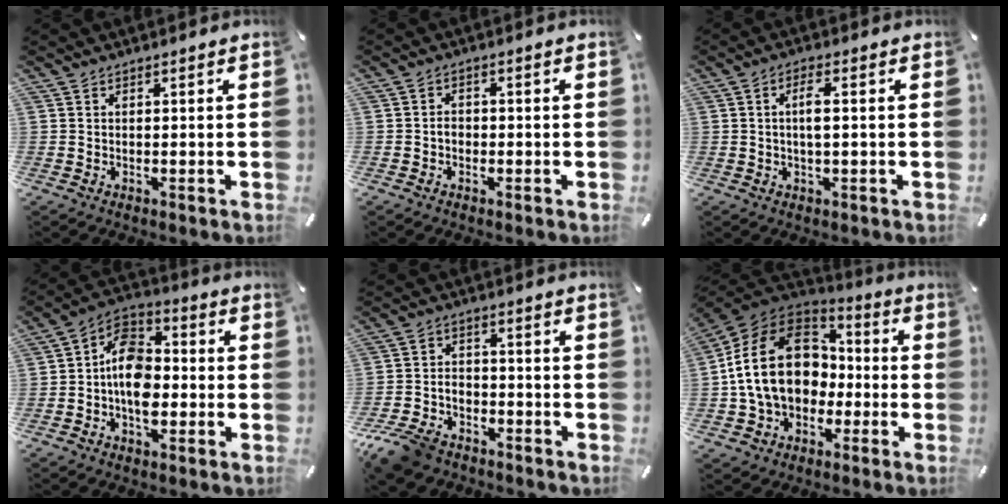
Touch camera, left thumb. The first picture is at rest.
{"total": 2.2, "force": [-0.7, 1.7, 1.3], "torque": [-0.025, 0.006, -0.014]}
{"total": 4.0, "force": [0.3, 1.1, 3.8], "torque": [-0.075, 0.004, 0.002]}
{"total": 11.4, "force": [-2.5, 7.8, 7.8], "torque": [-0.150, 0.014, -0.046]}
{"total": 9.0, "force": [-7.0, 4.5, 3.3], "torque": [-0.071, 0.033, -0.136]}
{"total": 19.1, "force": [-0.5, 15.4, 11.3], "torque": [-0.227, 0.022, -0.005]}